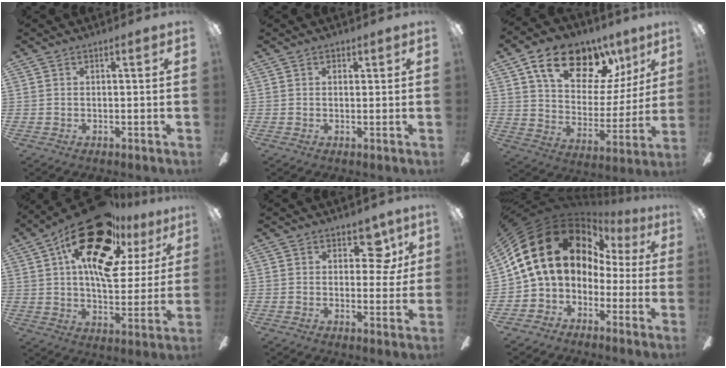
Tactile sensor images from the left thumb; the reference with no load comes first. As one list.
[{"total": 0.8, "force": [0.5, 0.6, 0.2], "torque": [0.004, -0.001, 0.008]}, {"total": 19.1, "force": [11.5, 10.9, 10.7], "torque": [-0.169, -0.060, 0.201]}, {"total": 24.9, "force": [14.2, 11.2, 17.1], "torque": [-0.280, -0.066, 0.242]}, {"total": 8.0, "force": [3.3, 5.1, 5.3], "torque": [-0.055, -0.005, 0.052]}, {"total": 20.8, "force": [5.7, 15.1, 13.0], "torque": [-0.262, -0.023, 0.110]}]